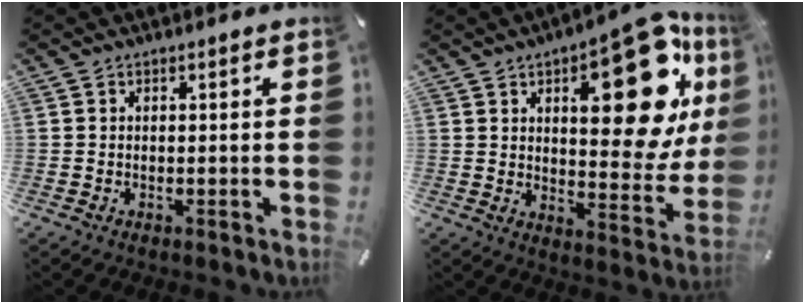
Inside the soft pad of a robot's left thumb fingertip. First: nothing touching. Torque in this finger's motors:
{"motor_torque": [2.56, 2.45, 0.55, -0.27, 0.19]}